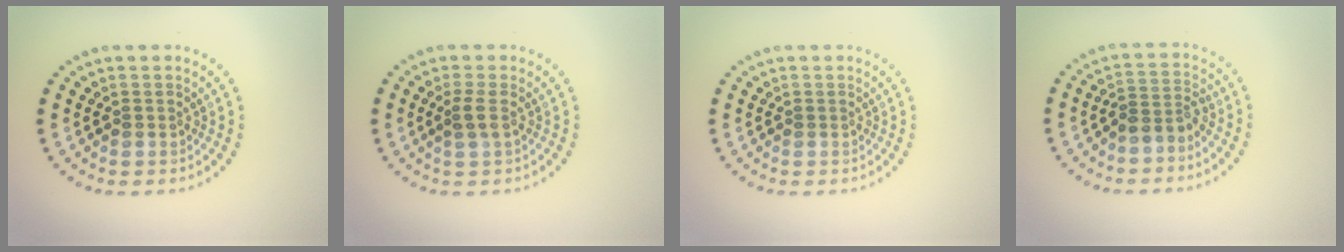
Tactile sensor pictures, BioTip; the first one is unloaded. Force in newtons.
{"total": 1.2, "press": 1.0, "slide": 0.5}
{"total": 0.0}
{"total": 2.4, "press": 1.9, "slide": 1.5}